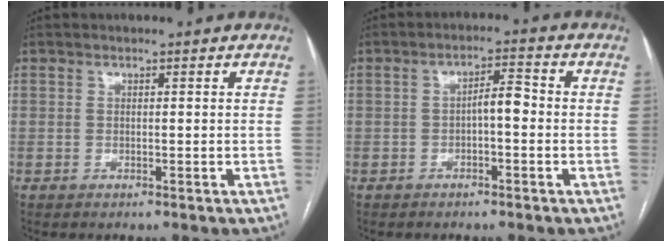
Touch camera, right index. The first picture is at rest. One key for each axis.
{"total": 3.7, "fx": -0.6, "fy": 1.2, "fz": 3.5, "tx": -0.057, "ty": 0.015, "tz": -0.009}